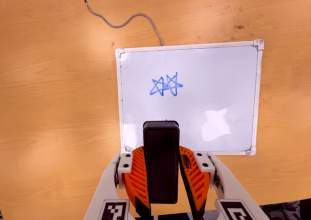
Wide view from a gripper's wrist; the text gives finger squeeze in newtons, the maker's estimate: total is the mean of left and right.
{"total": 7.7, "left": 6.1, "right": 9.3}